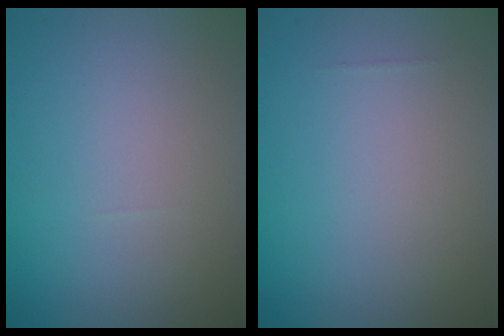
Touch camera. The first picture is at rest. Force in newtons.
{"total": 0.0}